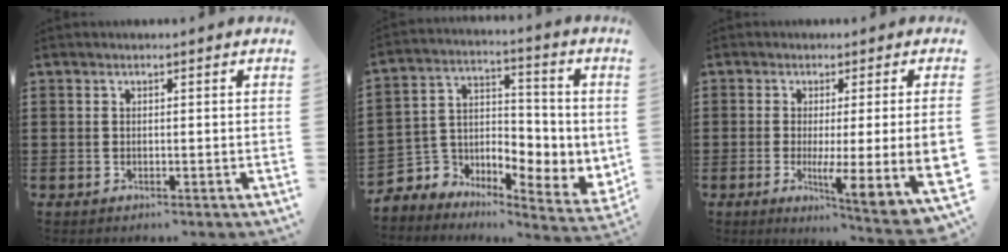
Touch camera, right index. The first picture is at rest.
{"total": 5.0, "force": [-1.7, 4.6, 1.0], "torque": [-0.049, -0.018, -0.031]}
{"total": 8.0, "force": [-0.4, 0.7, 8.0], "torque": [-0.130, -0.027, -0.008]}